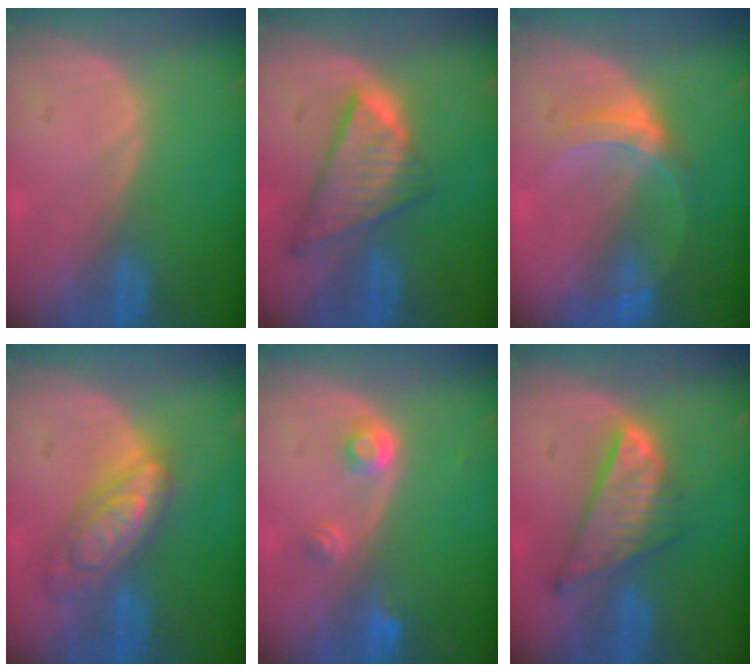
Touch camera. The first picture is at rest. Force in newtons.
{"total": 8.5, "press": 7.3, "slide": 4.5}
{"total": 5.2, "press": 5.0, "slide": 1.4}
{"total": 7.5, "press": 7.4, "slide": 0.6}
{"total": 2.9, "press": 2.7, "slide": 1.0}
{"total": 8.4, "press": 7.2, "slide": 4.3}